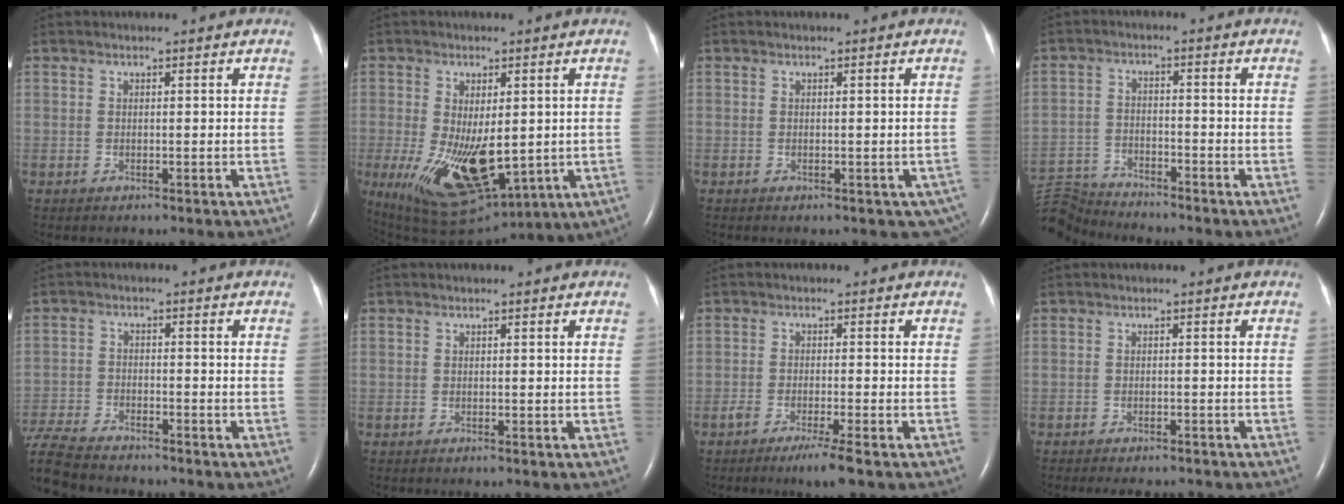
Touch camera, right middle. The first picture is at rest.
{"total": 17.1, "force": [-3.6, 7.6, 14.9], "torque": [-0.275, -0.033, -0.030]}
{"total": 3.0, "force": [-1.3, 1.9, 1.9], "torque": [-0.003, -0.001, -0.013]}
{"total": 9.8, "force": [-9.6, 1.3, 1.0], "torque": [-0.035, 0.009, -0.179]}
{"total": 11.7, "force": [-10.4, 2.8, 4.6], "torque": [-0.112, -0.012, -0.177]}
{"total": 0.0}
{"total": 4.0, "force": [-2.6, -0.3, 3.0], "torque": [-0.055, -0.012, -0.048]}
{"total": 6.7, "force": [-5.9, 2.1, 2.5], "torque": [-0.033, -0.004, -0.070]}